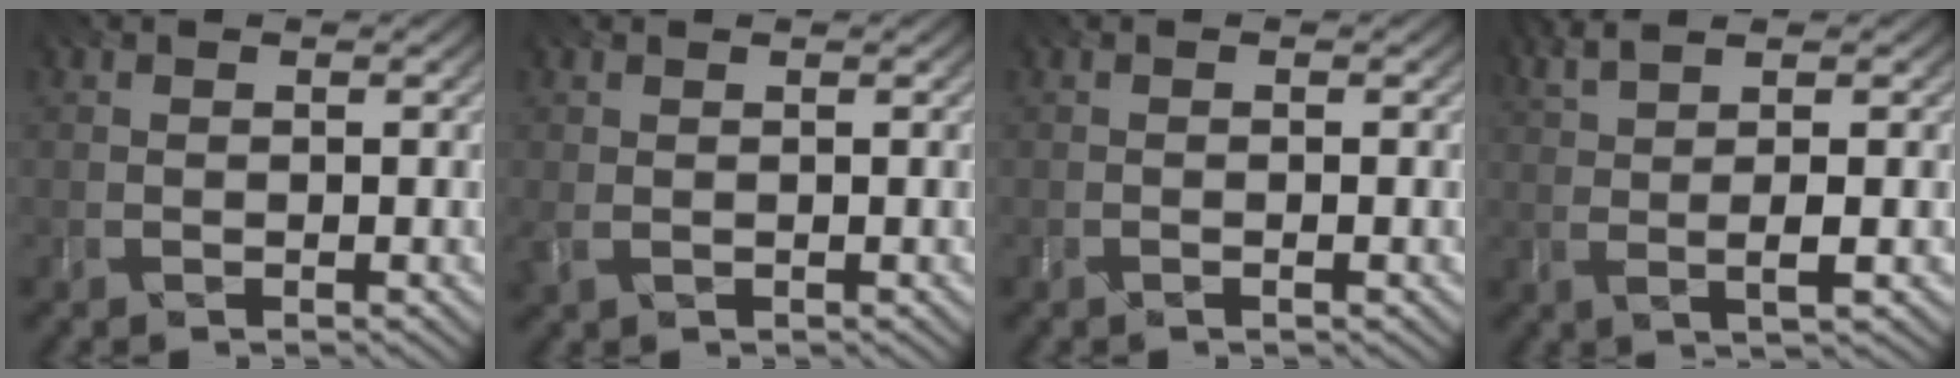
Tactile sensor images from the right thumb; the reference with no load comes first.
{"total": 1.2, "force": [0.4, 0.5, 1.0], "torque": [-0.027, 0.008, 0.010]}
{"total": 0.9, "force": [-0.3, 0.0, 0.8], "torque": [-0.007, 0.003, -0.019]}
{"total": 5.1, "force": [1.7, 0.7, 4.8], "torque": [-0.083, 0.014, 0.020]}